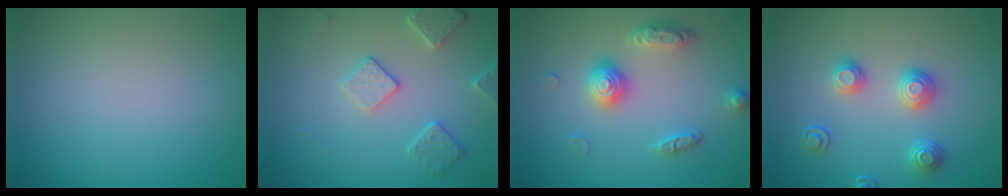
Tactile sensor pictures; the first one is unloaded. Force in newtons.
{"total": 2.8, "press": 2.7, "slide": 0.6}
{"total": 3.3, "press": 2.9, "slide": 1.6}
{"total": 3.0, "press": 2.6, "slide": 1.3}